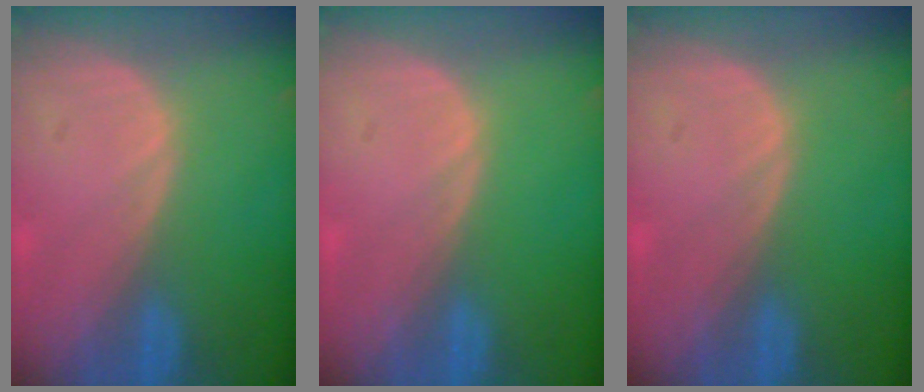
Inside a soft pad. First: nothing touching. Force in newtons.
{"total": 0.0}
{"total": 0.0}